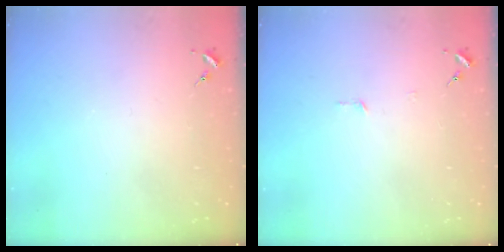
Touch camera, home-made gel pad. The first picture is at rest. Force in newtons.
{"total": 2.7, "press": 2.7, "slide": 0.2}